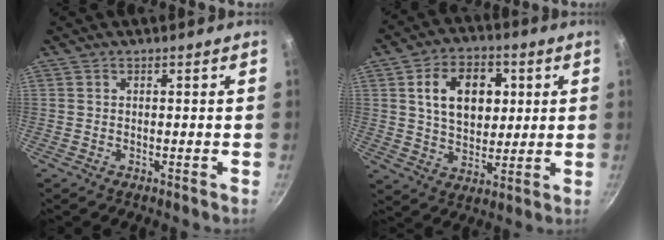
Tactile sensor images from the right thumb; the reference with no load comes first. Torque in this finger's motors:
{"motor_torque": [-0.67, 1.95, 1.22, -0.07, 0.11]}